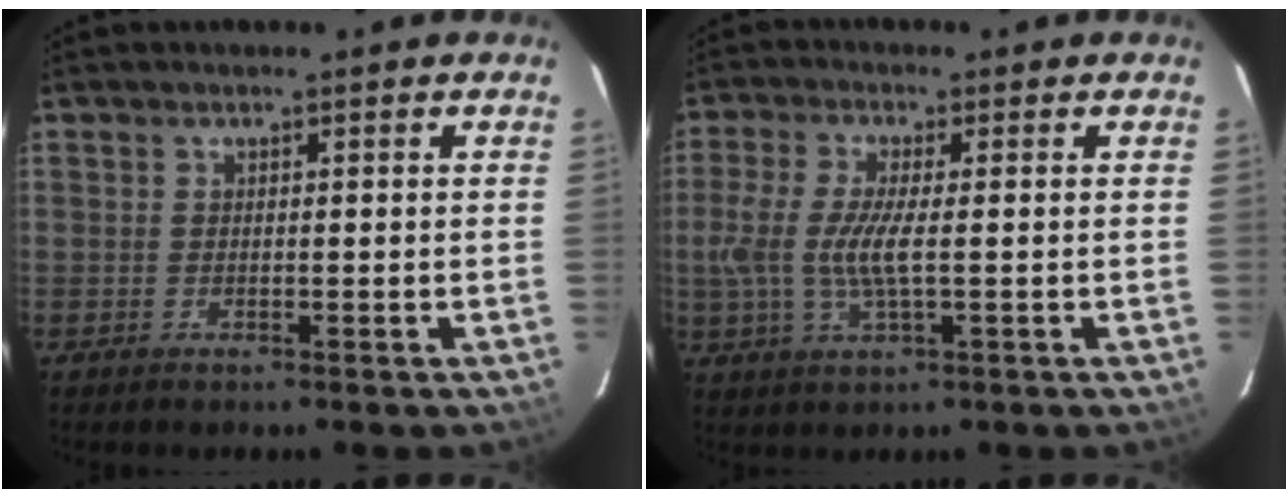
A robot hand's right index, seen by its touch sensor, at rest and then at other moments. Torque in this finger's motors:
{"motor_torque": [1.10, -0.44, 0.71, 0.21]}